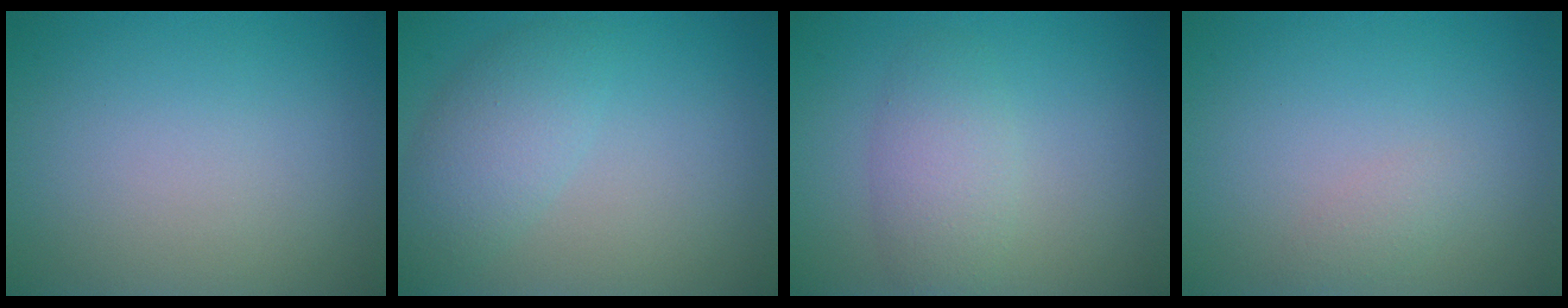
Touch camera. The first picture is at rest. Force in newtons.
{"total": 3.6, "press": 3.6, "slide": 0.1}
{"total": 2.9, "press": 2.9, "slide": 0.2}
{"total": 1.1, "press": 1.1, "slide": 0.0}